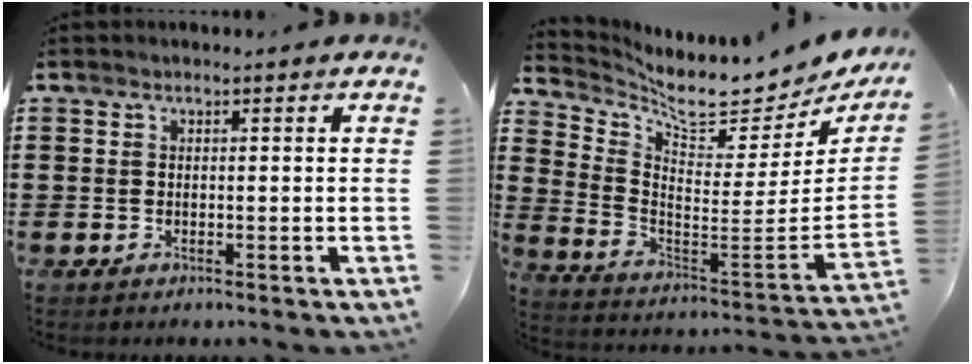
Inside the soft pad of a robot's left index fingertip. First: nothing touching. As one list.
[{"total": 7.3, "force": [6.5, 0.9, 3.3], "torque": [-0.076, -0.075, 0.101]}]